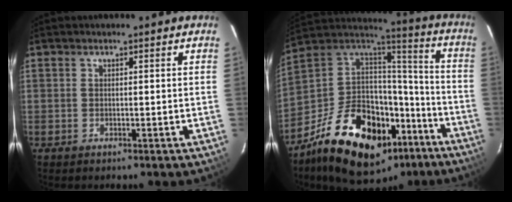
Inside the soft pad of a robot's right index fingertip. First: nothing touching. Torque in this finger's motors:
{"motor_torque": [1.47, -0.67, 1.05, 0.14]}